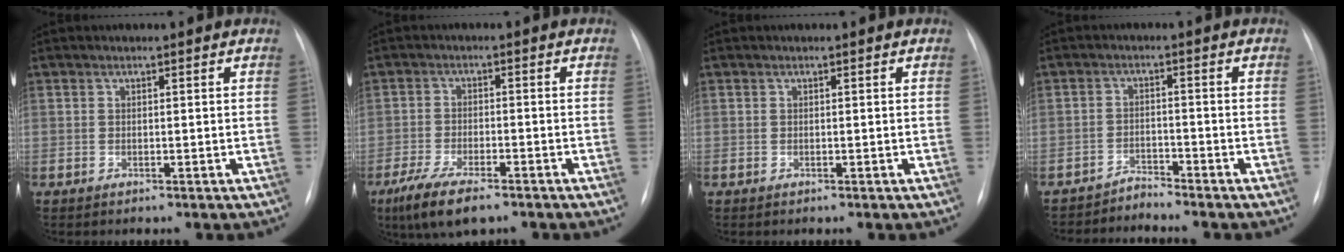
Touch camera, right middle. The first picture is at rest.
{"total": 8.3, "force": [-5.8, 2.1, 5.6], "torque": [-0.107, -0.018, -0.096]}
{"total": 0.0}
{"total": 2.7, "force": [-2.5, -0.7, -0.8], "torque": [0.020, -0.013, -0.041]}